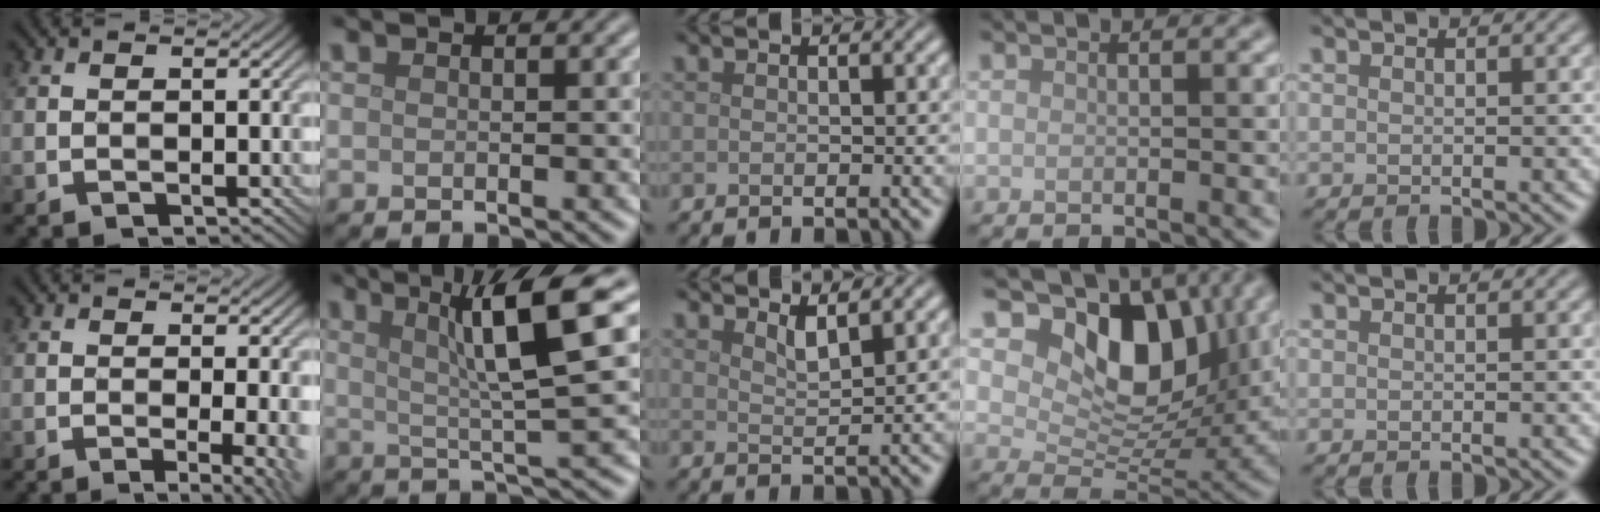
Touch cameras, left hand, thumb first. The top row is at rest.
{"thumb": {"total": 5.0, "force": [-0.7, 1.1, 4.9], "torque": [-0.071, -0.007, -0.008]}, "index": {"total": 8.3, "force": [2.7, 1.1, 7.8], "torque": [-0.110, 0.014, 0.043]}, "middle": {"total": 1.8, "force": [1.5, 0.4, 1.0], "torque": [-0.017, -0.002, 0.027]}, "ring": {"total": 10.9, "force": [4.3, 6.9, 7.3], "torque": [-0.114, -0.013, 0.075]}}